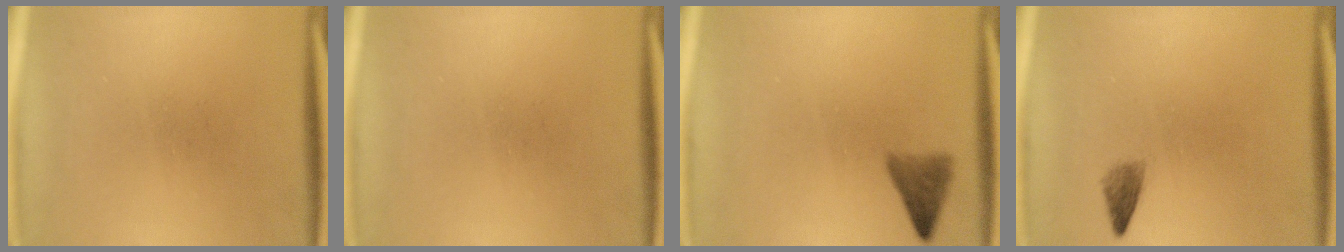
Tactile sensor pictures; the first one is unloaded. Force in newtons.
{"total": 0.0}
{"total": 2.8}
{"total": 1.6}